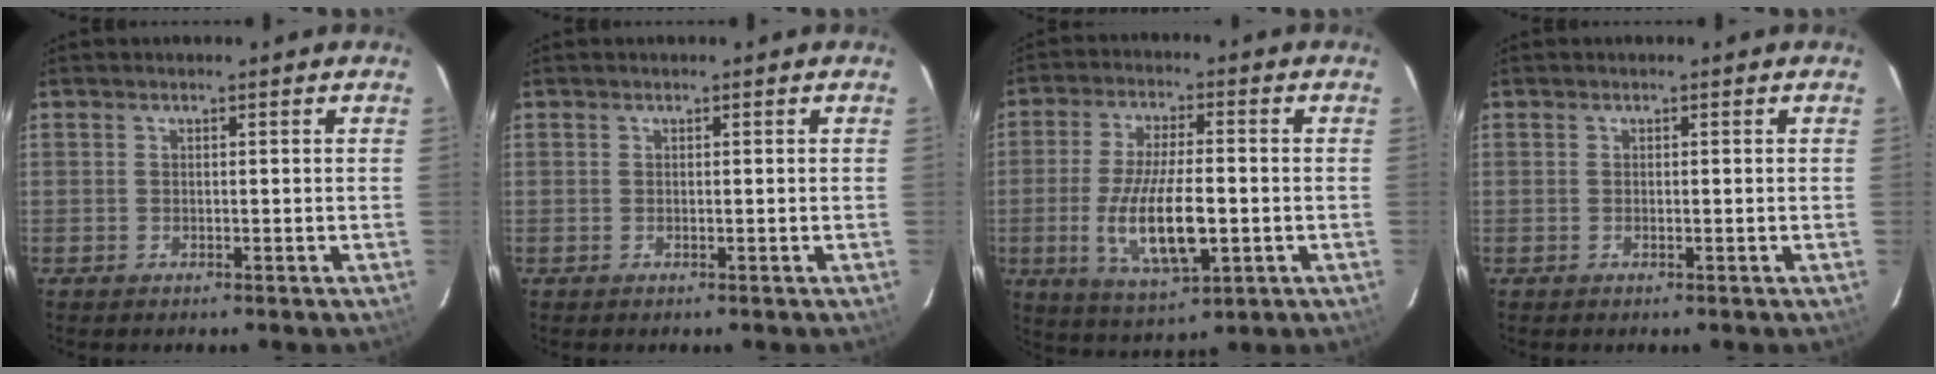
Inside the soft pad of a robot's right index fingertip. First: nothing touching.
{"total": 0.0}
{"total": 13.4, "force": [-2.8, 4.6, 12.2], "torque": [-0.242, -0.018, -0.044]}
{"total": 0.0}